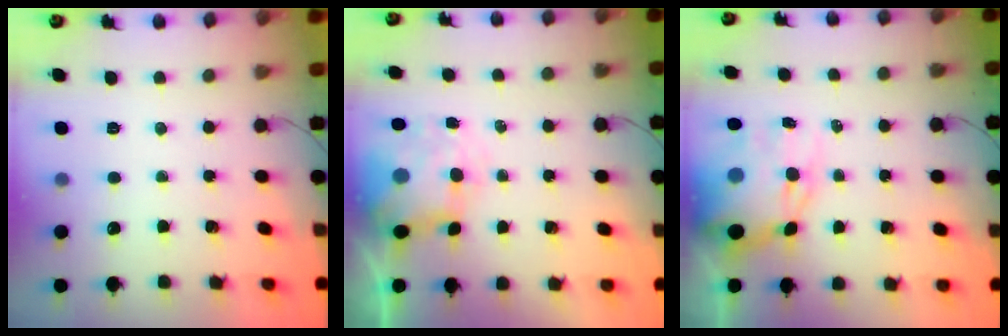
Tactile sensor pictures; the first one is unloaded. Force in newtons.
{"total": 6.2, "press": 6.1, "slide": 1.4}
{"total": 12.9, "press": 12.6, "slide": 2.9}